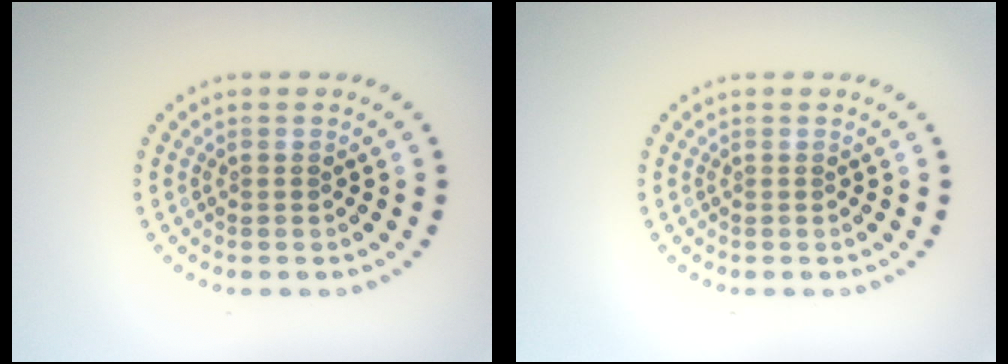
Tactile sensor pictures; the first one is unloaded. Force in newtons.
{"total": 0.0}